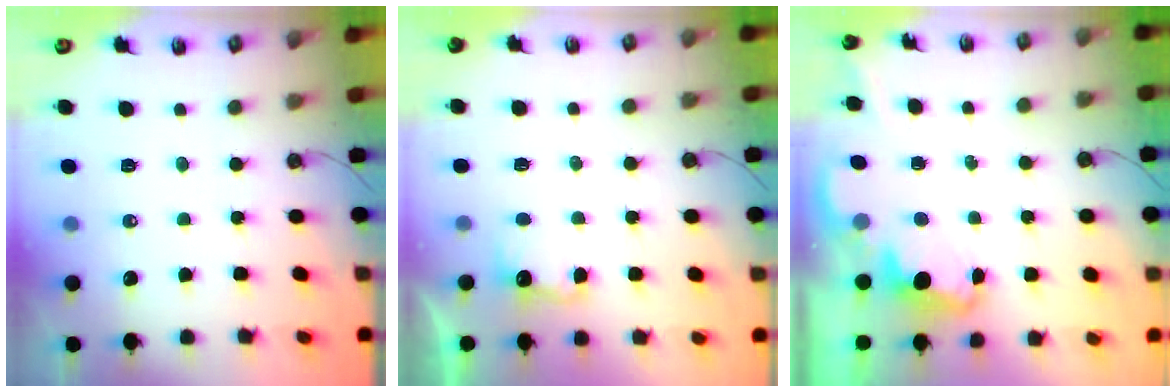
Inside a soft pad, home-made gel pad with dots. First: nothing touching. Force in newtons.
{"total": 3.8, "press": 3.6, "slide": 1.0}
{"total": 2.0, "press": 1.9, "slide": 0.6}